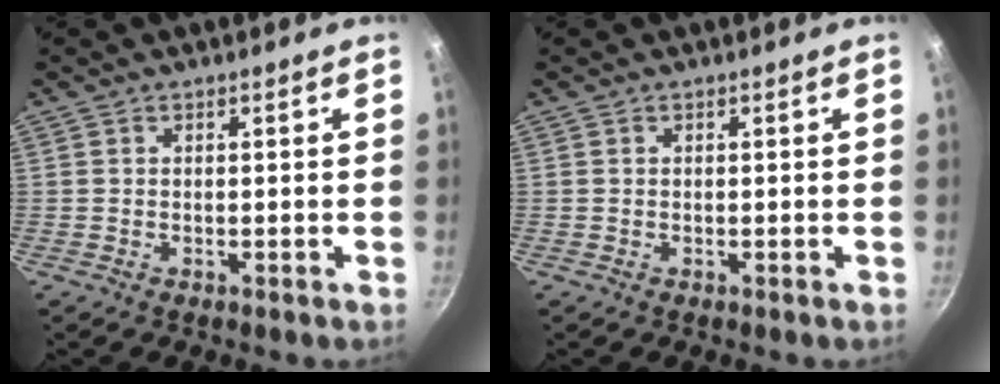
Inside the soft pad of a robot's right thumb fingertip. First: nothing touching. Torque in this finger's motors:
{"motor_torque": [0.00, 0.00, 0.04, 0.04, 0.01]}